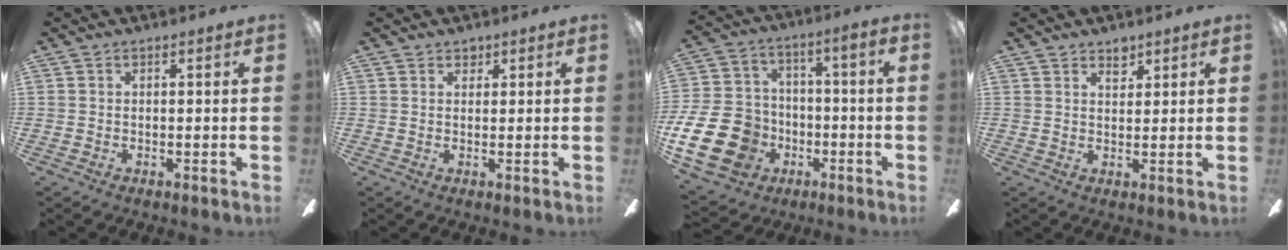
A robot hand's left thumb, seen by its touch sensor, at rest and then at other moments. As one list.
[{"total": 1.5, "force": [1.1, 0.9, 0.3], "torque": [-0.001, 0.000, 0.019]}, {"total": 19.0, "force": [-6.9, 14.5, 10.1], "torque": [-0.224, 0.043, -0.110]}, {"total": 3.3, "force": [2.5, 1.7, 1.2], "torque": [-0.002, -0.014, 0.042]}]